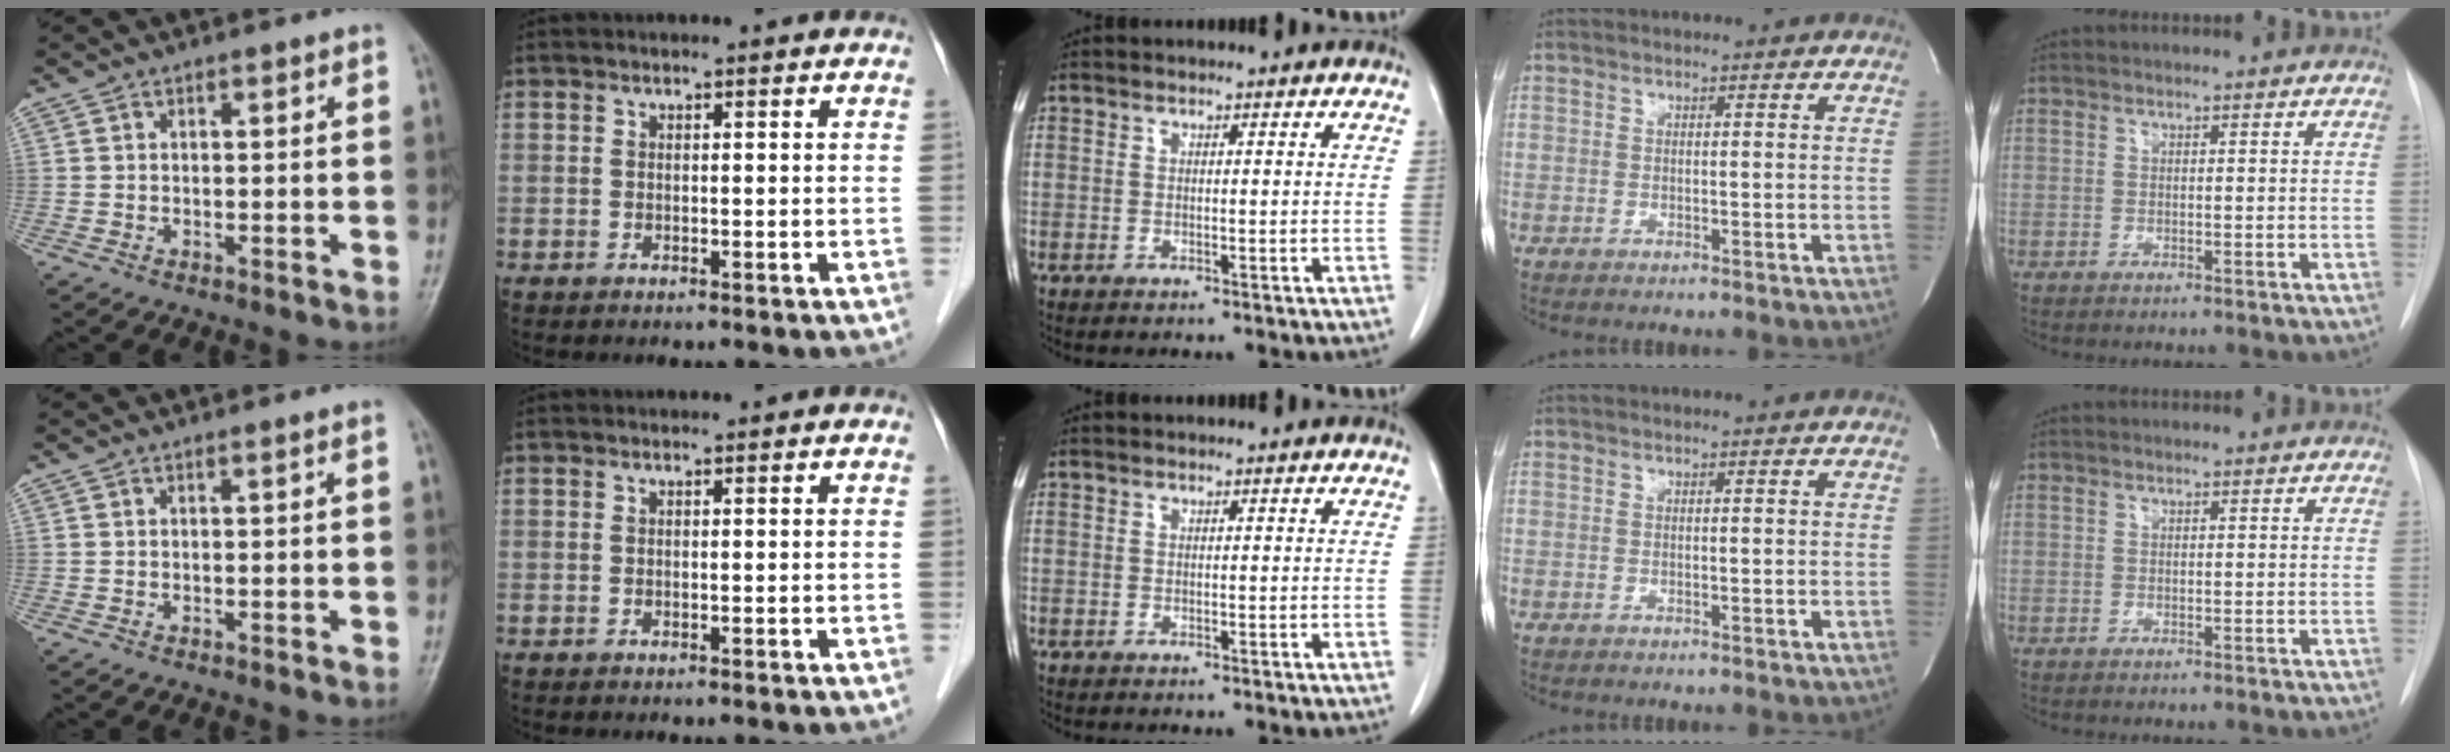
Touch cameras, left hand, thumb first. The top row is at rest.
{}